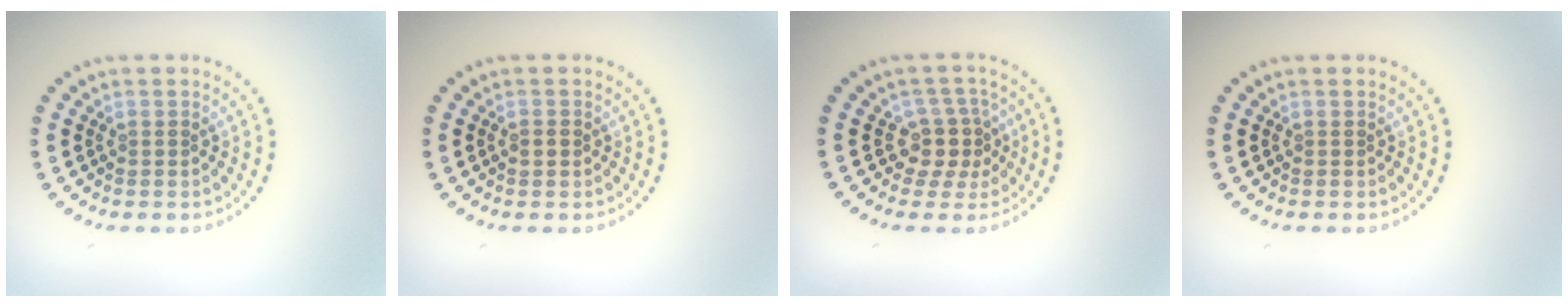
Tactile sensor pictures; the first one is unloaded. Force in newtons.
{"total": 1.1, "press": 1.1, "slide": 0.0}
{"total": 2.9, "press": 2.2, "slide": 1.8}
{"total": 0.0}